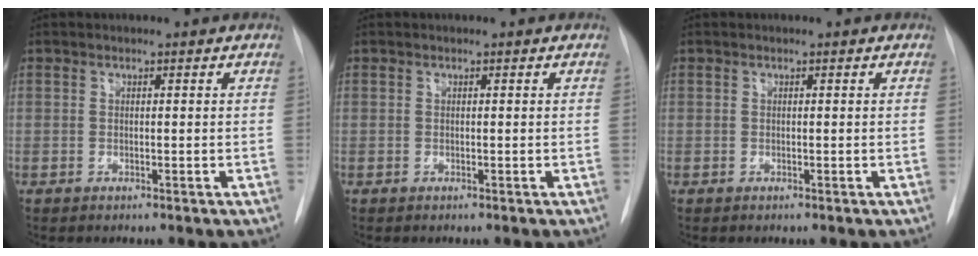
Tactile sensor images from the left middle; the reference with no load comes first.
{"total": 0.0}
{"total": 0.0}